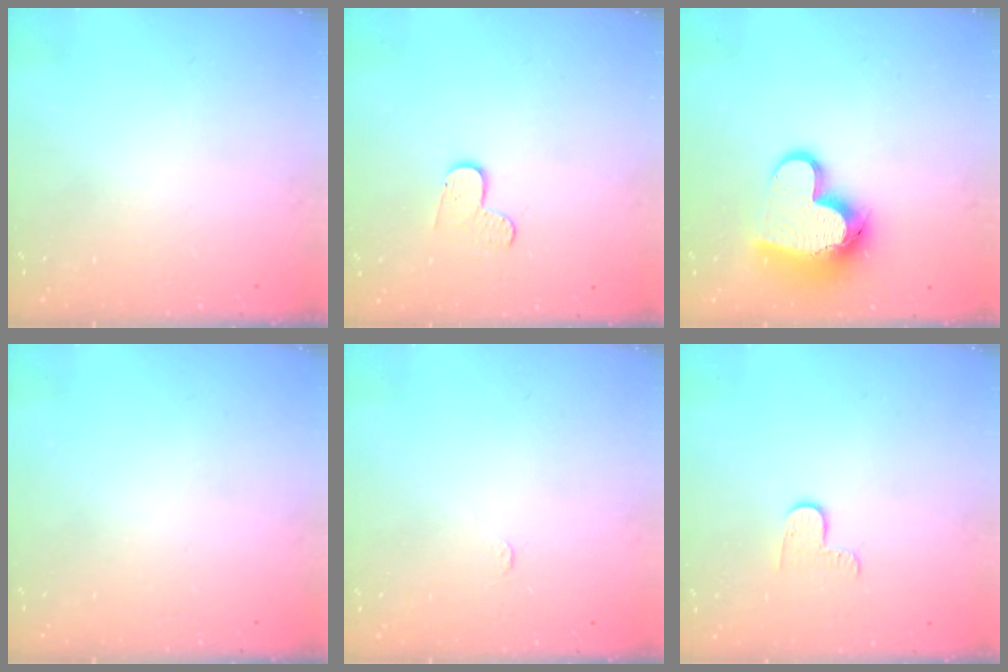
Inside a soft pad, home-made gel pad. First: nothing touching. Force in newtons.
{"total": 4.3, "press": 4.3, "slide": 0.4}
{"total": 14.9, "press": 14.8, "slide": 1.4}
{"total": 0.0}
{"total": 1.7, "press": 1.7, "slide": 0.2}
{"total": 3.3, "press": 3.3, "slide": 0.4}